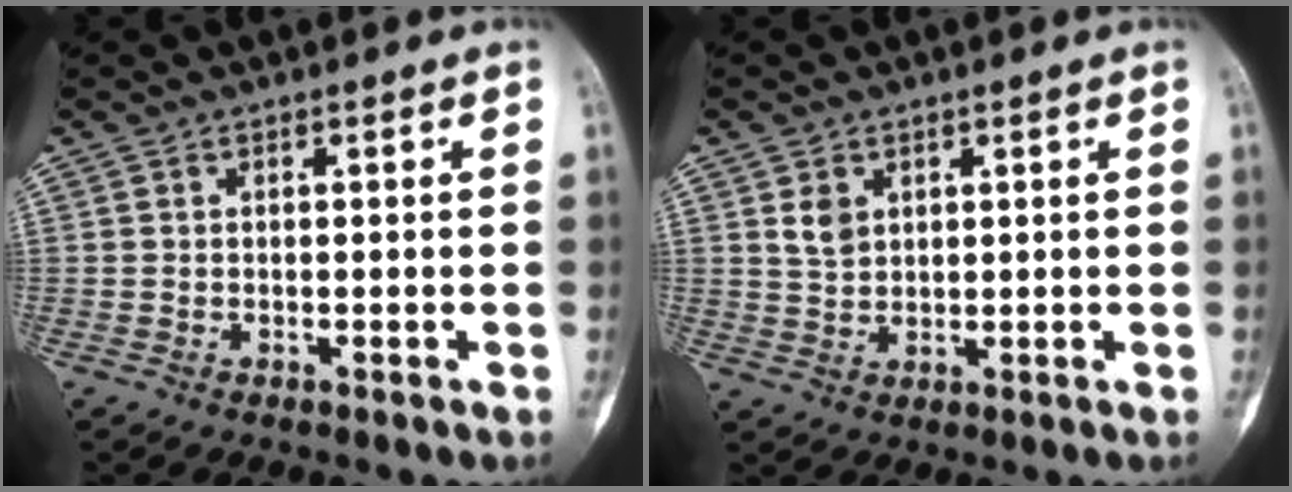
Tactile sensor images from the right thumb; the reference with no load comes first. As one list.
[{"total": 3.5, "force": [1.4, 2.7, 1.8], "torque": [-0.018, -0.010, 0.030]}]